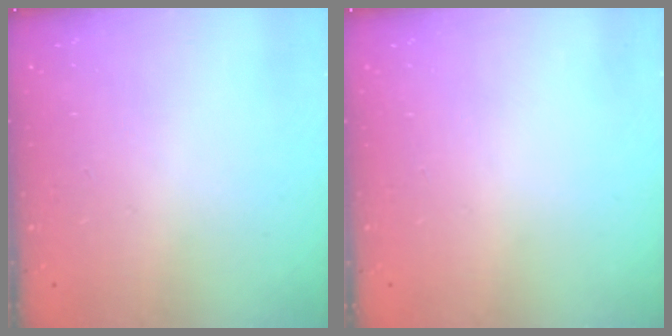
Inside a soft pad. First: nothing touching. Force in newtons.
{"total": 0.0}